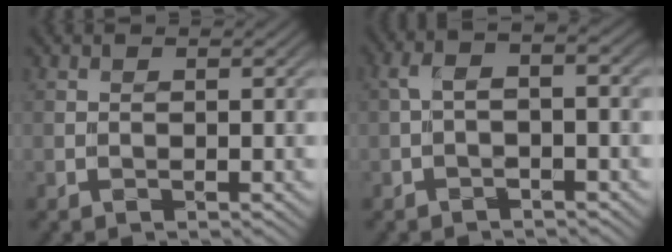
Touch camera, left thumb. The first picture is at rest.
{"total": 3.0, "force": [-0.6, 1.0, 2.8], "torque": [-0.060, 0.007, -0.016]}